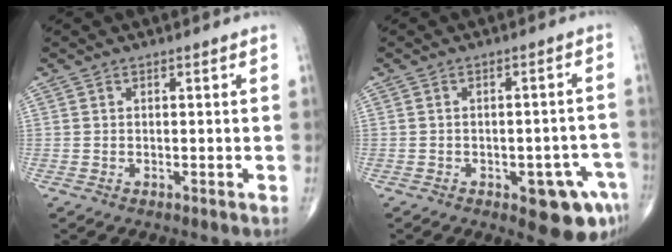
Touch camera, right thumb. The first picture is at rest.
{"total": 9.6, "force": [-4.6, 4.0, 7.4], "torque": [-0.064, 0.025, -0.049]}